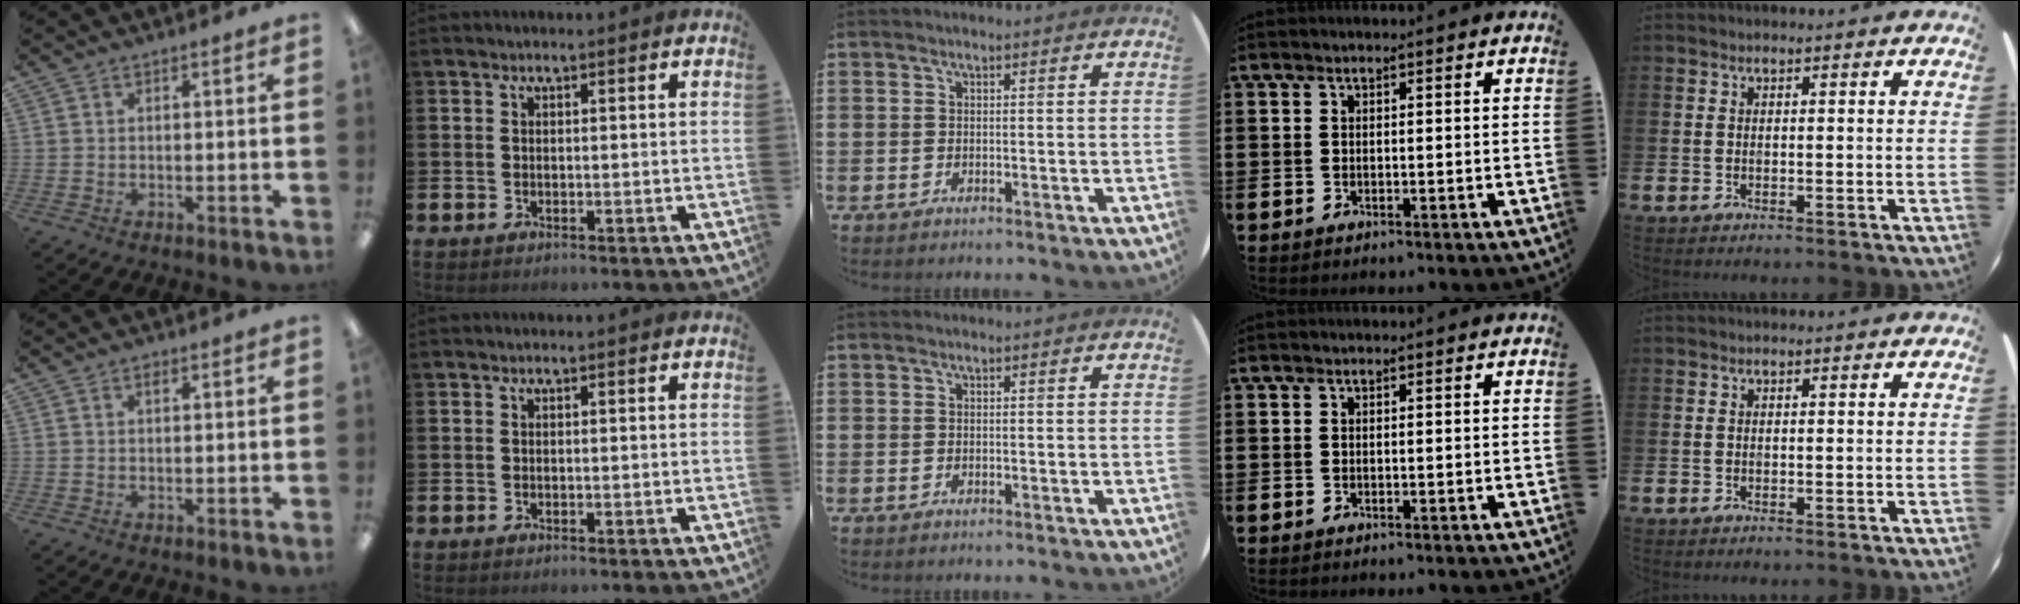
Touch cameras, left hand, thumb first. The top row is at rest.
{"thumb": {"total": 1.1, "force": [0.6, 0.7, 0.7], "torque": [-0.008, 0.000, 0.008]}}